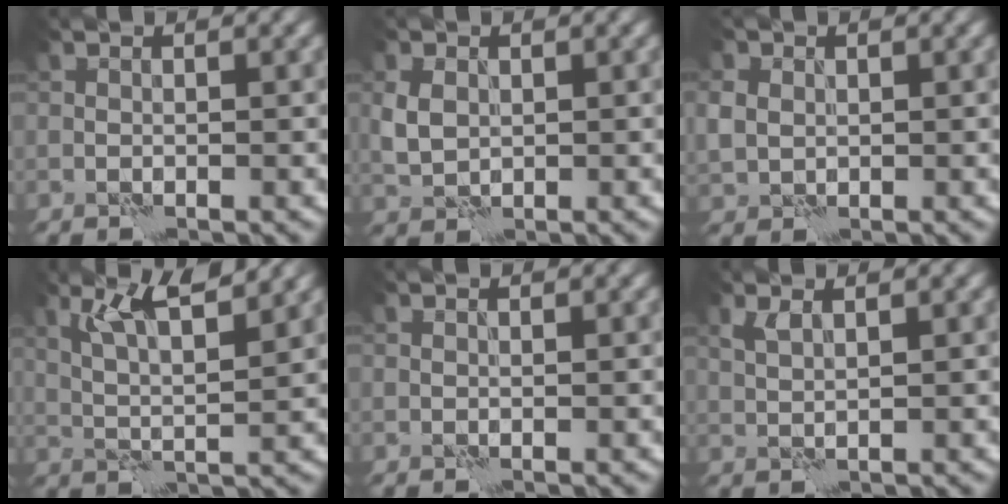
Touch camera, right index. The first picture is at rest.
{"total": 2.5, "force": [0.3, 1.9, 1.5], "torque": [-0.038, 0.003, 0.005]}
{"total": 2.3, "force": [0.4, 2.0, 1.0], "torque": [-0.026, 0.003, 0.006]}
{"total": 5.0, "force": [2.9, 0.7, 4.0], "torque": [-0.083, 0.009, 0.051]}
{"total": 0.0}
{"total": 1.4, "force": [0.9, 0.3, 1.0], "torque": [-0.028, 0.001, 0.020]}